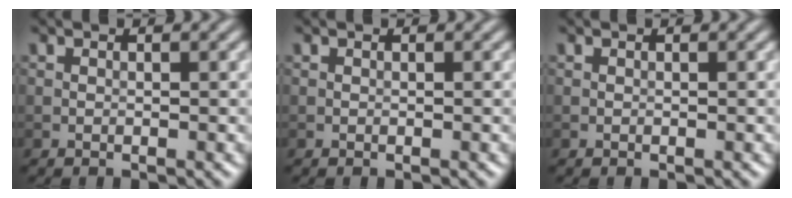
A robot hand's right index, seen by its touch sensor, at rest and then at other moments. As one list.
[{"total": 0.0}, {"total": 0.0}]